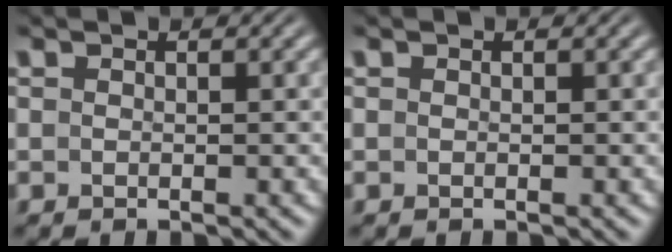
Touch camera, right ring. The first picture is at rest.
{"total": 0.0}